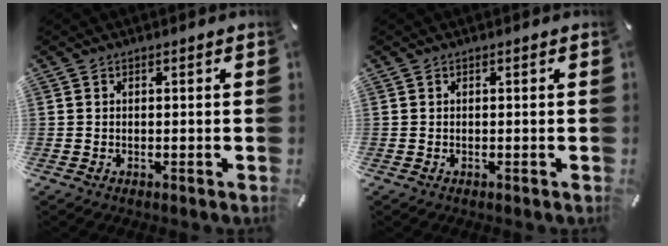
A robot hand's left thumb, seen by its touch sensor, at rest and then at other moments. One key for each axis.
{"total": 0.0}